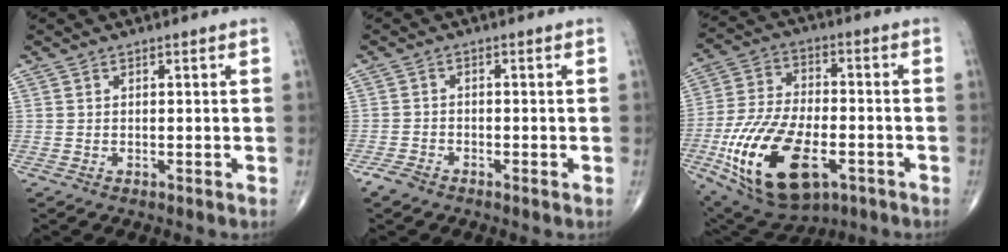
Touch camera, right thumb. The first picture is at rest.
{"total": 2.3, "force": [-1.9, 1.0, 1.0], "torque": [-0.022, 0.001, -0.037]}
{"total": 22.1, "force": [-7.7, 11.4, 17.3], "torque": [-0.333, 0.015, -0.118]}